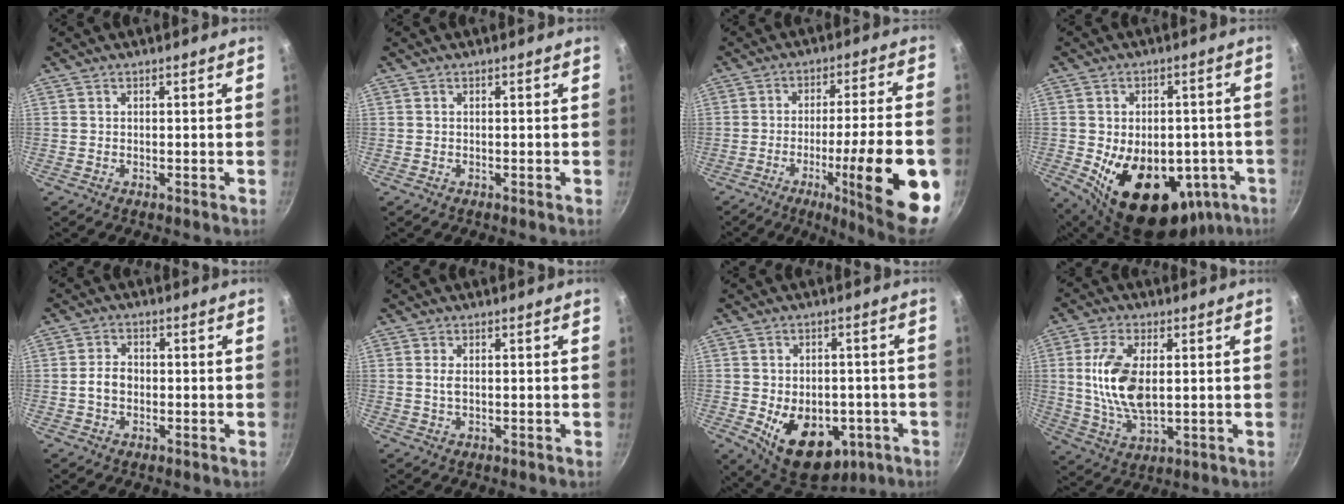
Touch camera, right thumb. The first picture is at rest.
{"total": 0.0}
{"total": 20.6, "force": [-7.3, 3.1, 19.1], "torque": [-0.256, 0.027, -0.101]}
{"total": 21.9, "force": [-6.5, 14.3, 15.2], "torque": [-0.204, 0.010, -0.068]}
{"total": 3.9, "force": [-0.6, 2.8, 2.6], "torque": [-0.038, 0.015, -0.014]}
{"total": 1.6, "force": [0.2, 0.7, 1.4], "torque": [-0.027, -0.001, 0.003]}
{"total": 15.6, "force": [-4.8, 10.4, 10.5], "torque": [-0.126, 0.002, -0.049]}
{"total": 12.4, "force": [1.4, 6.3, 10.6], "torque": [-0.203, -0.006, 0.031]}